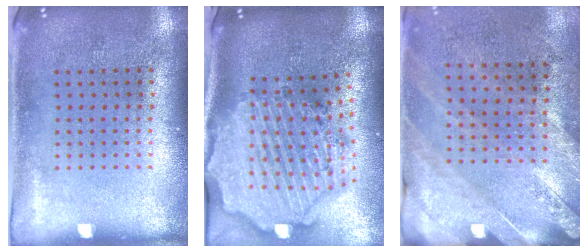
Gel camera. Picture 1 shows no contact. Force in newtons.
{"total": 3.8, "press": 3.1, "slide": 2.1}
{"total": 2.4, "press": 2.0, "slide": 1.3}